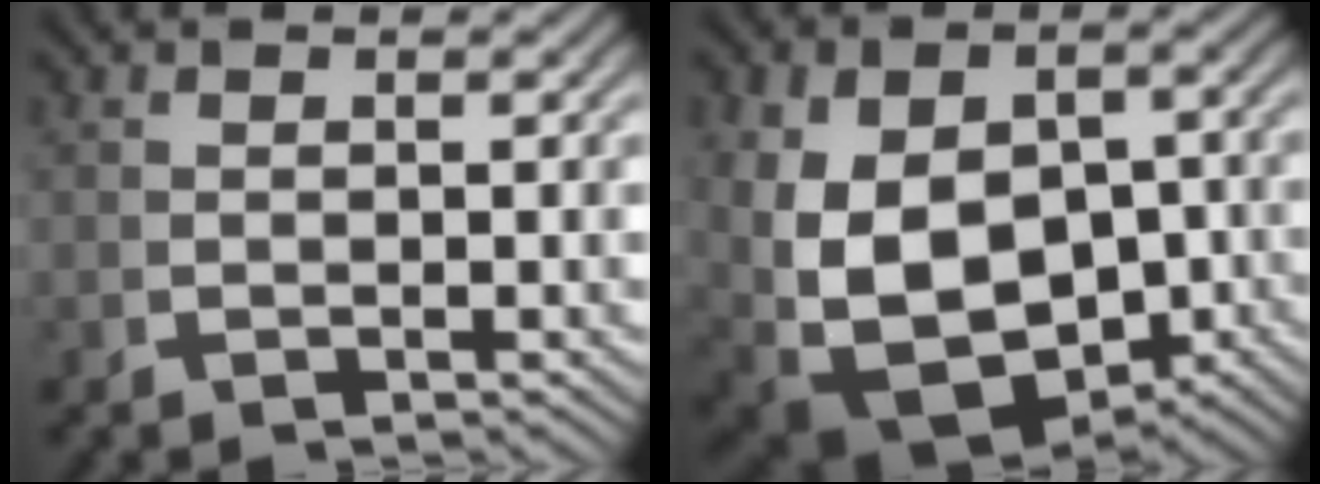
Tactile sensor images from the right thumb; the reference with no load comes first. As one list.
[{"total": 14.7, "force": [-3.6, 10.3, 9.9], "torque": [-0.228, -0.087, -0.012]}]